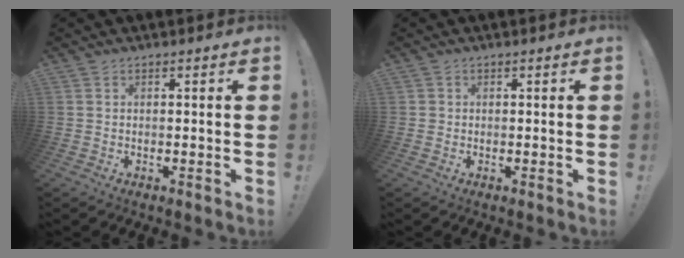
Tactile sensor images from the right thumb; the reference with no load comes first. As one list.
[{"total": 1.0, "force": [0.1, 1.0, 0.1], "torque": [-0.008, 0.005, 0.004]}]